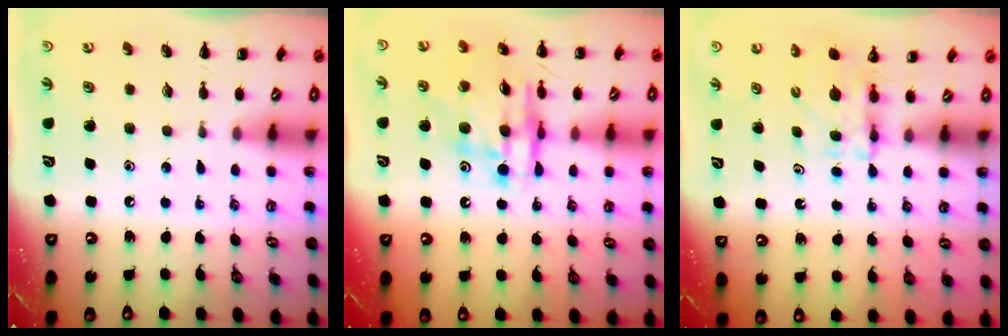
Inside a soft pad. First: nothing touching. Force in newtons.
{"total": 12.6, "press": 12.2, "slide": 3.3}
{"total": 4.9, "press": 4.9, "slide": 0.3}